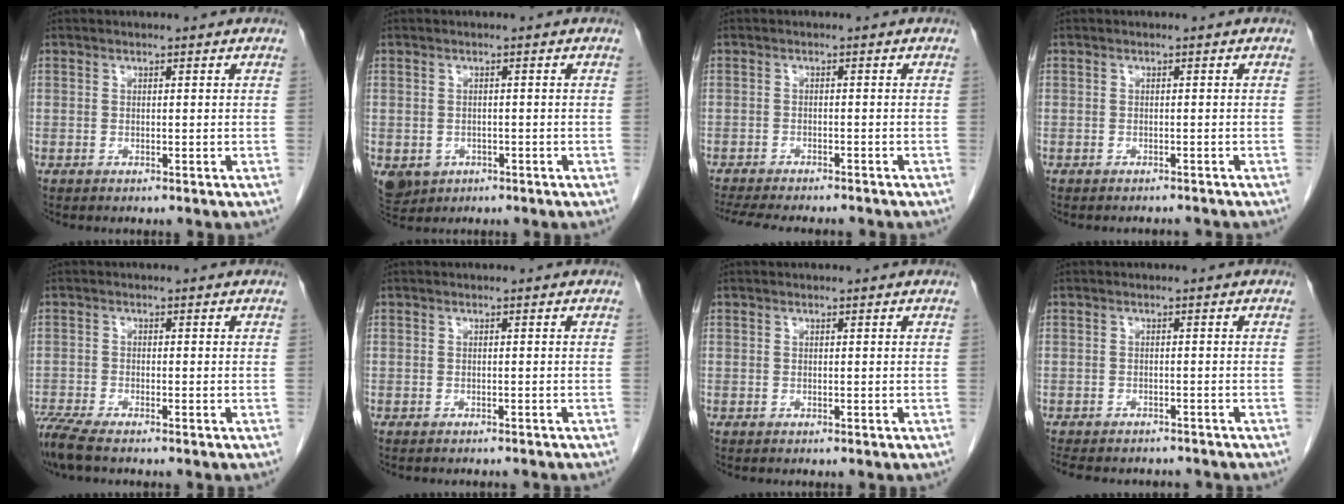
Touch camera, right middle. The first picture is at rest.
{"total": 5.8, "force": [-2.5, 4.9, 1.9], "torque": [-0.041, -0.003, -0.032]}
{"total": 11.8, "force": [-10.4, 2.4, 4.9], "torque": [-0.083, -0.012, -0.142]}
{"total": 2.4, "force": [-2.2, 0.8, 0.0], "torque": [0.003, -0.003, -0.031]}
{"total": 5.0, "force": [-4.2, 0.3, 2.7], "torque": [-0.055, -0.017, -0.079]}
{"total": 5.1, "force": [-4.6, 1.2, 1.9], "torque": [-0.022, -0.006, -0.051]}
{"total": 0.0}
{"total": 10.4, "force": [-9.2, 3.5, 3.3], "torque": [-0.067, 0.000, -0.115]}